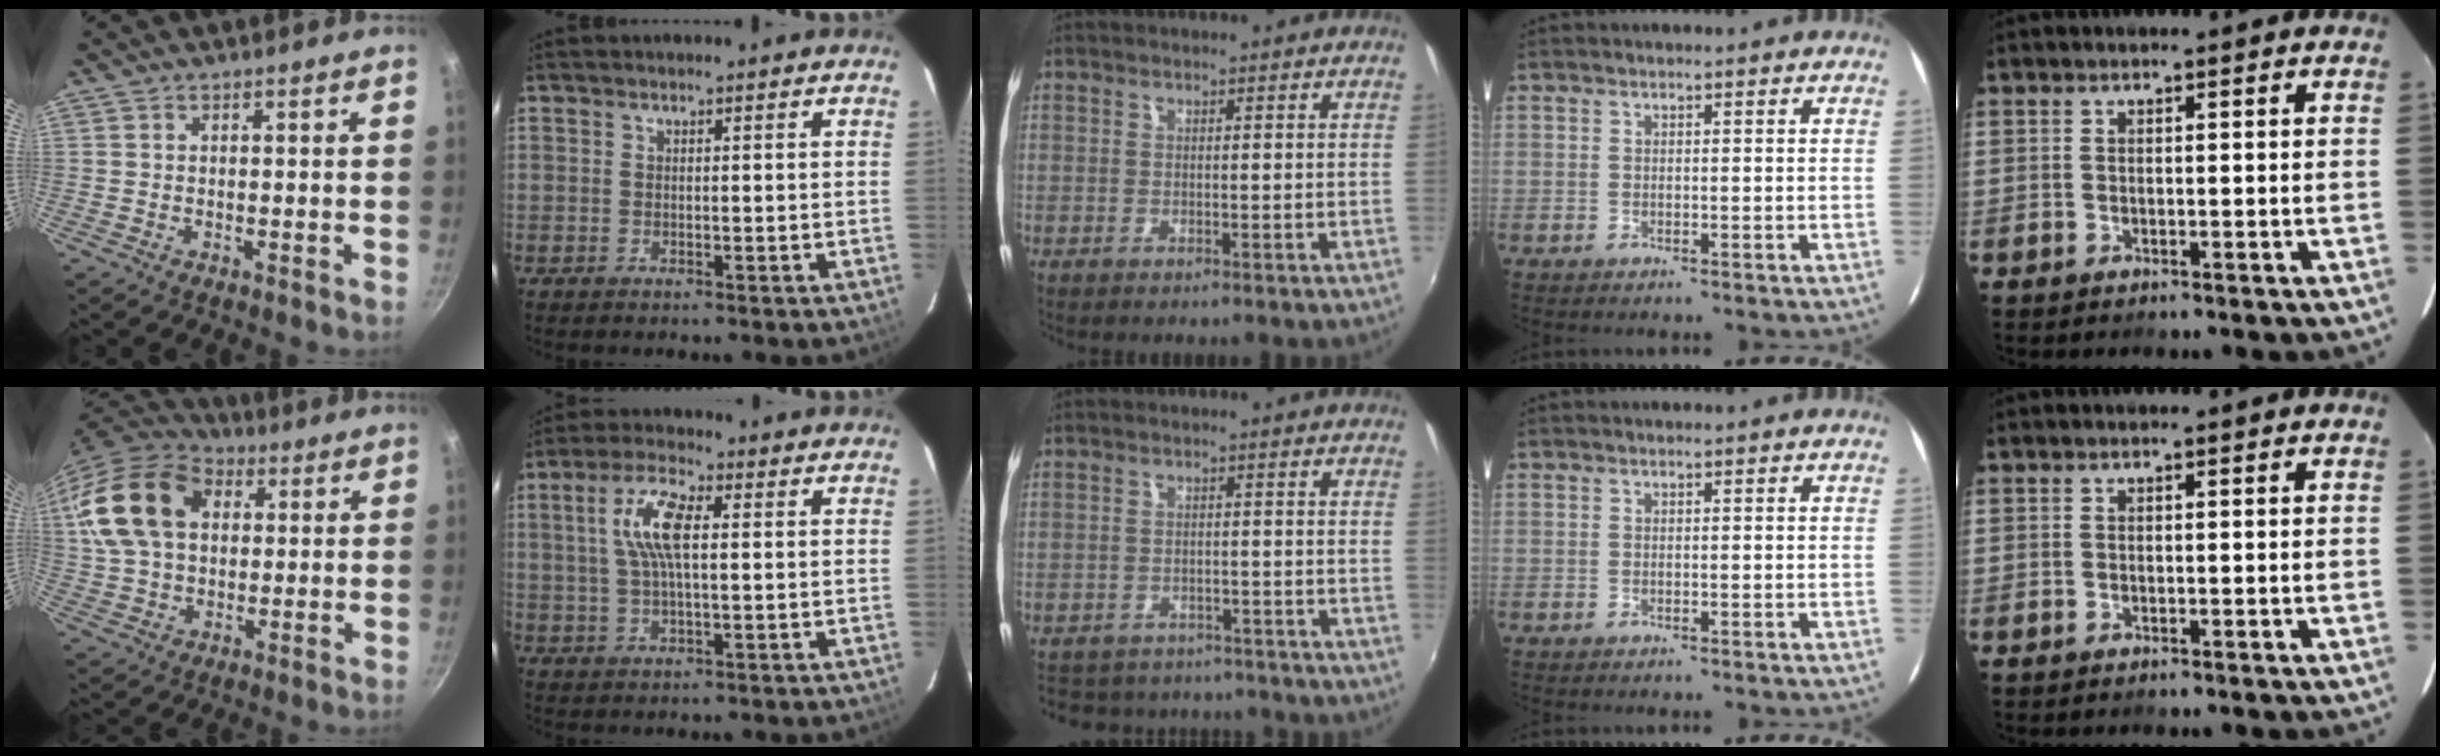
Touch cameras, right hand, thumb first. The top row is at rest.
{"thumb": {"total": 19.7, "force": [4.7, 13.9, 13.1], "torque": [-0.240, 0.022, 0.077]}, "index": {"total": 8.5, "force": [1.6, 2.9, 7.8], "torque": [-0.158, 0.015, 0.031]}, "middle": {"total": 11.8, "force": [-10.2, 4.9, 3.4], "torque": [-0.077, 0.008, -0.134]}}